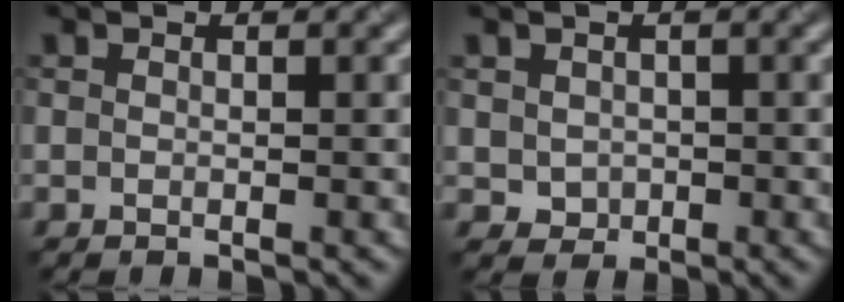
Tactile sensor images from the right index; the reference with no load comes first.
{"total": 1.7, "force": [0.0, 1.5, 0.7], "torque": [-0.014, -0.005, 0.002]}